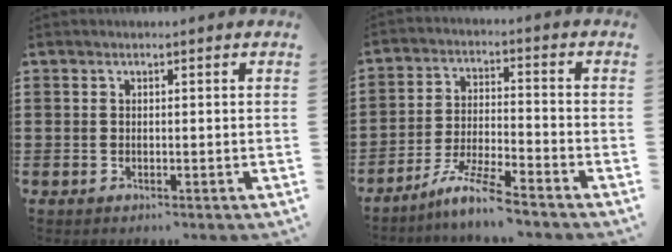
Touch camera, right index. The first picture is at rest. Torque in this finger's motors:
{"motor_torque": [0.45, 0.44, 0.13, 0.04]}